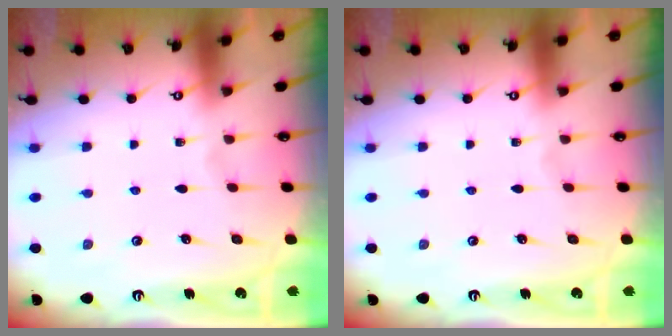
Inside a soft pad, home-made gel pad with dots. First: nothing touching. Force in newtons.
{"total": 0.0}